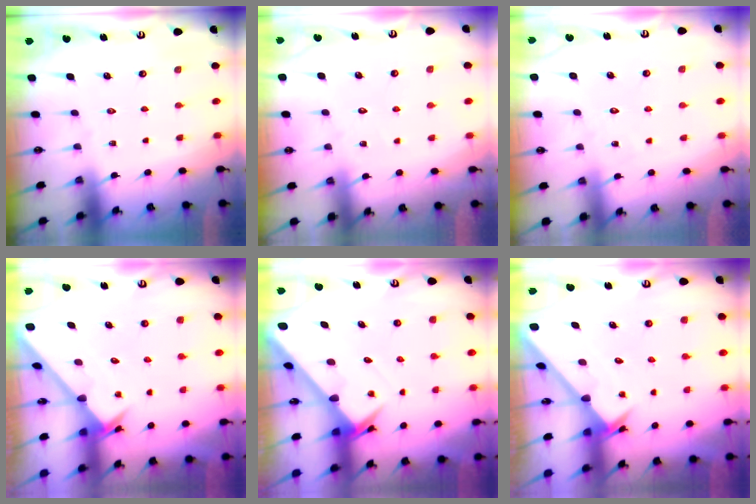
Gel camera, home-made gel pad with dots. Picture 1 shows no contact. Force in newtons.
{"total": 2.7, "press": 2.7, "slide": 0.2}
{"total": 4.0, "press": 4.0, "slide": 0.3}
{"total": 2.5, "press": 2.5, "slide": 0.2}
{"total": 3.7, "press": 3.7, "slide": 0.2}
{"total": 2.5, "press": 2.5, "slide": 0.2}